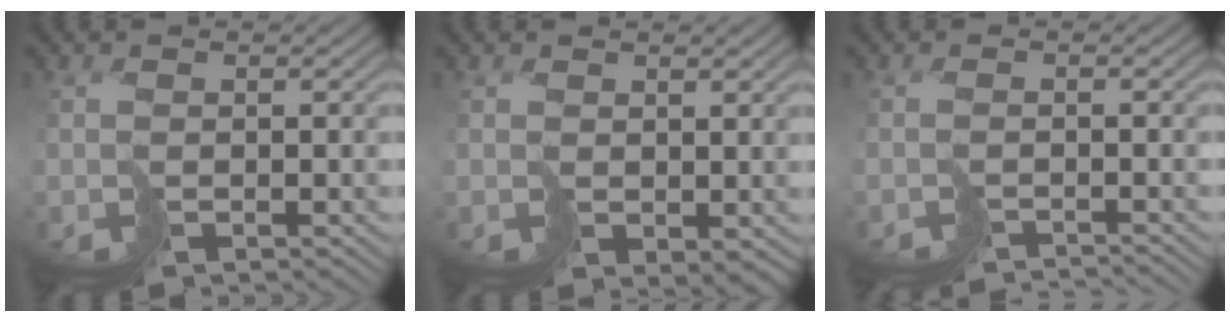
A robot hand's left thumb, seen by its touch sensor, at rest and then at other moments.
{"total": 2.8, "force": [0.2, 1.8, 2.1], "torque": [-0.042, -0.008, 0.009]}
{"total": 3.0, "force": [-3.0, -0.2, 0.4], "torque": [-0.004, -0.006, -0.057]}